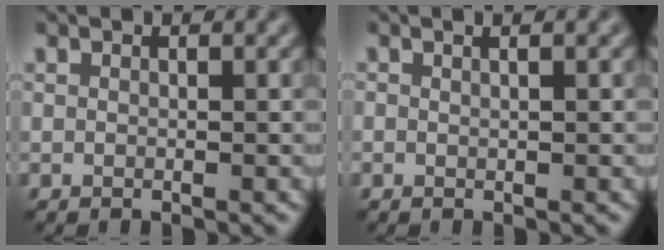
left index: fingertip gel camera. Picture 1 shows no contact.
{"total": 0.9, "force": [0.3, 0.4, 0.8], "torque": [-0.008, -0.001, -0.005]}